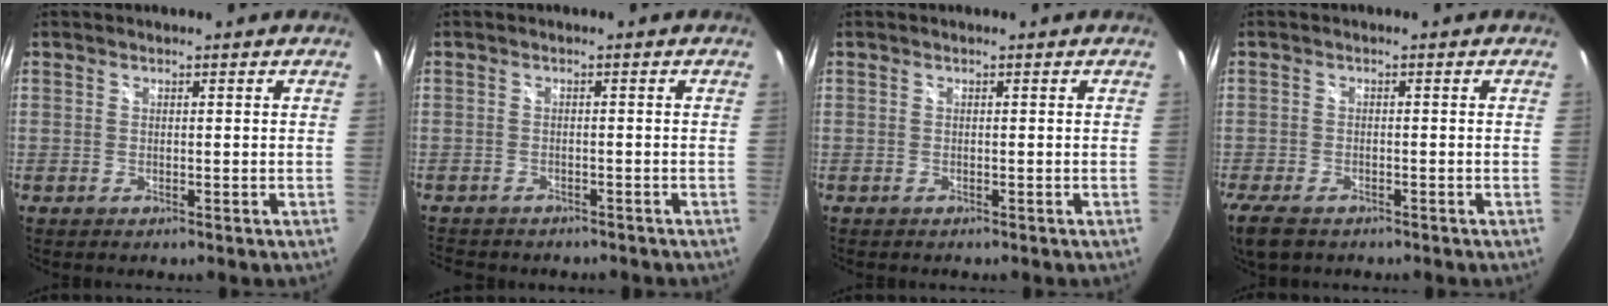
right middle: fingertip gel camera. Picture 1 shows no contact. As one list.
[{"total": 5.7, "force": [-4.9, 2.2, 1.7], "torque": [-0.043, -0.013, -0.071]}, {"total": 0.0}, {"total": 10.1, "force": [-7.9, 3.4, 5.2], "torque": [-0.144, -0.040, -0.149]}]